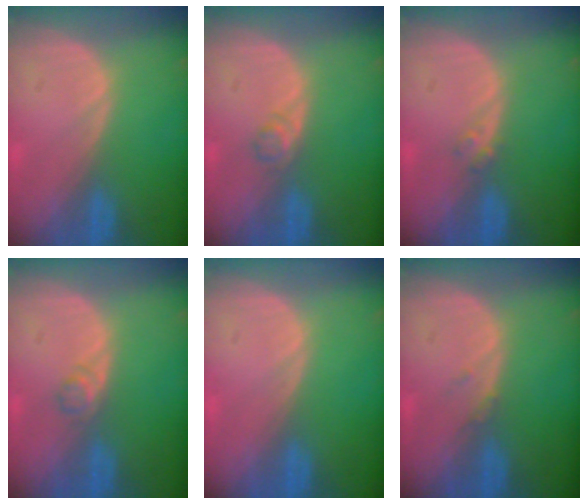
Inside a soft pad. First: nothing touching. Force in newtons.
{"total": 1.6, "press": 1.6, "slide": 0.2}
{"total": 1.4, "press": 1.2, "slide": 0.7}
{"total": 1.6, "press": 1.6, "slide": 0.2}
{"total": 0.0}
{"total": 0.8, "press": 0.8, "slide": 0.1}